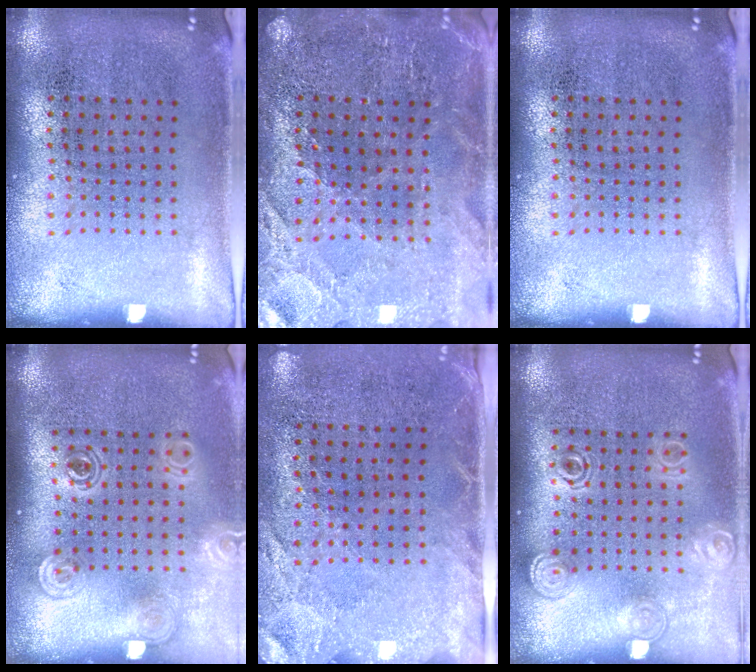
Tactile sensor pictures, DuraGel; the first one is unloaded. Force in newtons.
{"total": 1.9, "press": 1.9, "slide": 0.3}
{"total": 0.0}
{"total": 1.9, "press": 1.4, "slide": 1.2}
{"total": 2.6, "press": 2.0, "slide": 1.6}
{"total": 1.5, "press": 1.2, "slide": 0.9}